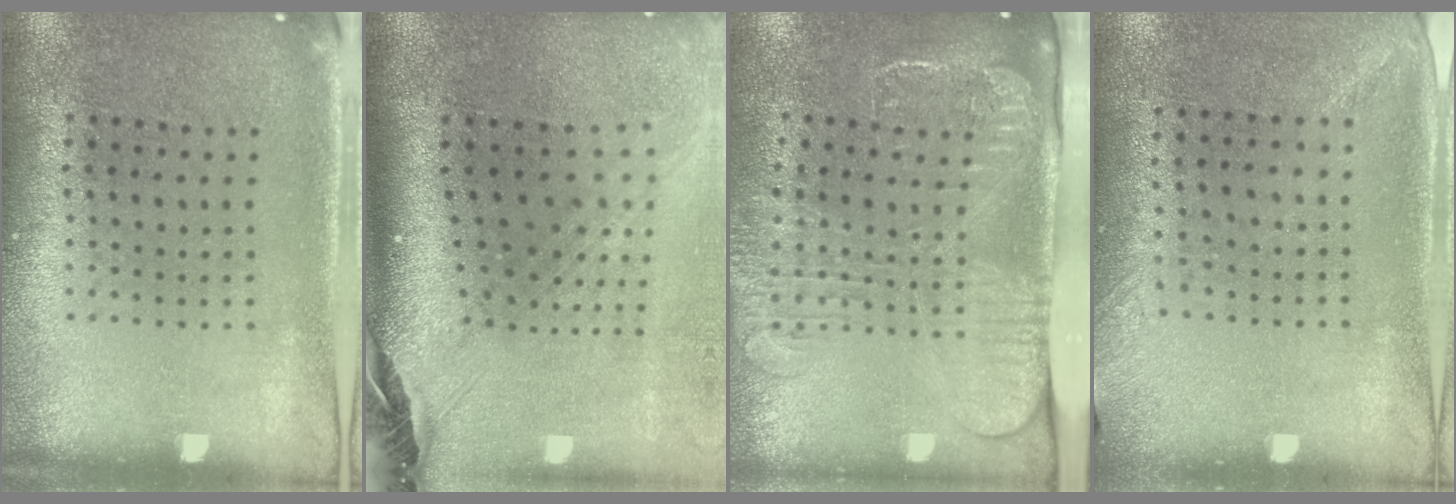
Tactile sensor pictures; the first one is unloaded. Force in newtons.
{"total": 2.9, "press": 2.2, "slide": 2.0}
{"total": 2.6, "press": 2.0, "slide": 1.7}
{"total": 1.3, "press": 1.0, "slide": 0.8}